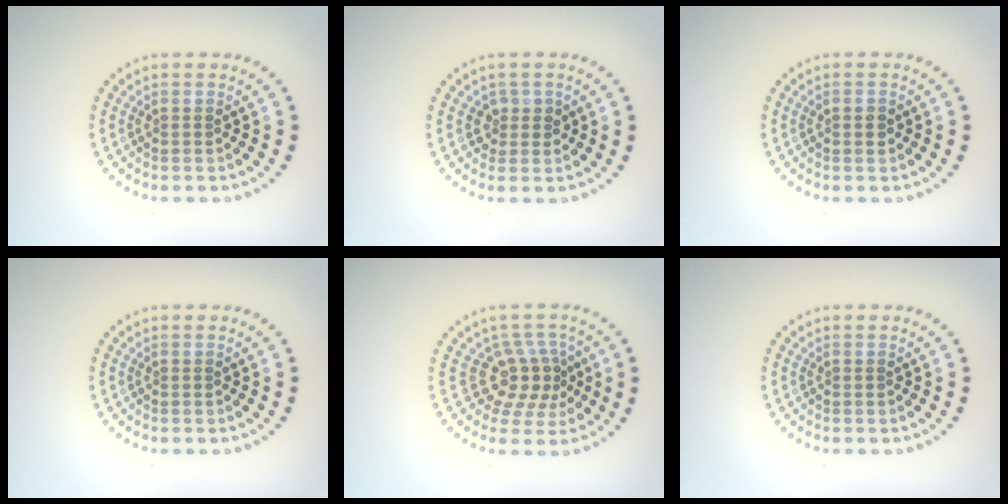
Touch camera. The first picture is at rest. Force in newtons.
{"total": 1.4, "press": 1.3, "slide": 0.5}
{"total": 1.2, "press": 1.2, "slide": 0.1}
{"total": 0.0}
{"total": 3.6, "press": 2.6, "slide": 2.5}
{"total": 0.0}